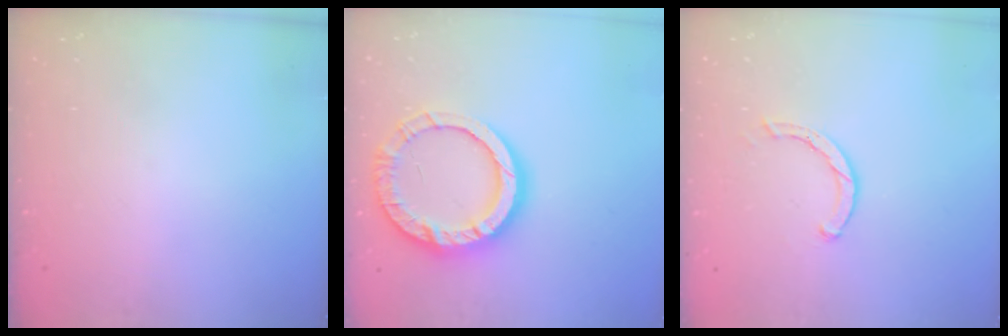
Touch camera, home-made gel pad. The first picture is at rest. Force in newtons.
{"total": 17.0, "press": 17.0, "slide": 1.3}
{"total": 2.0, "press": 2.0, "slide": 0.2}